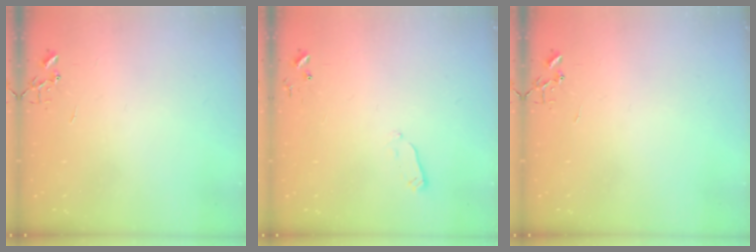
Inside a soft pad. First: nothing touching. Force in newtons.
{"total": 2.7, "press": 2.6, "slide": 0.4}
{"total": 0.0}